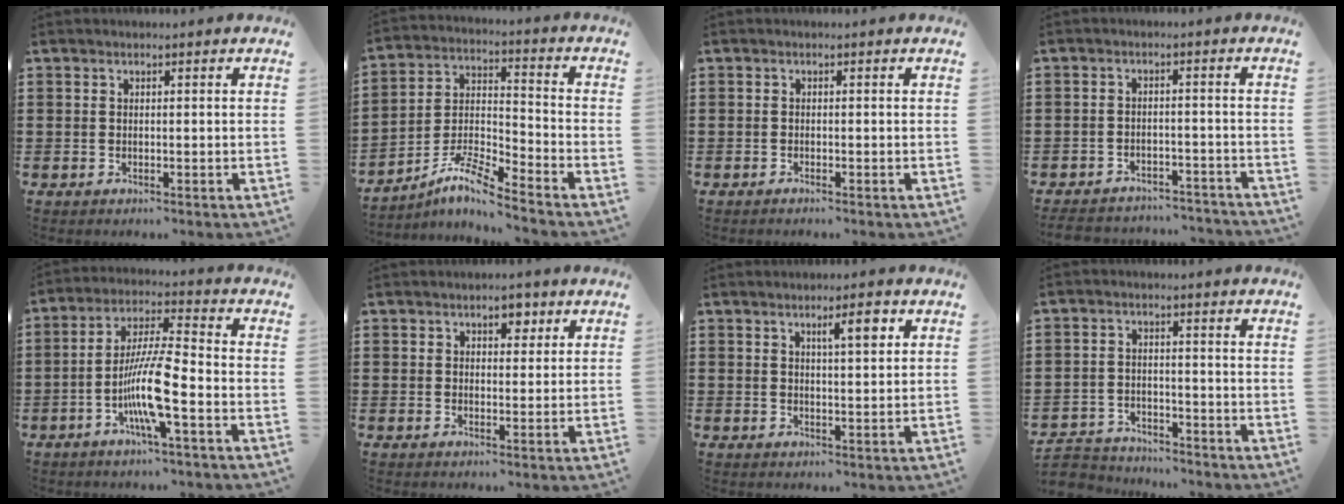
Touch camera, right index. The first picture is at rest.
{"total": 7.5, "force": [-6.4, 0.6, 3.9], "torque": [-0.088, -0.006, -0.128]}
{"total": 0.6, "force": [-0.6, 0.0, 0.1], "torque": [-0.003, -0.002, -0.013]}
{"total": 3.6, "force": [-3.6, 0.6, 0.2], "torque": [-0.013, 0.001, -0.076]}
{"total": 10.1, "force": [-3.6, 1.3, 9.3], "torque": [-0.195, -0.012, -0.072]}
{"total": 3.2, "force": [2.0, 2.0, 1.6], "torque": [-0.015, 0.001, 0.029]}
{"total": 3.9, "force": [1.7, 0.8, 3.4], "torque": [-0.055, 0.000, 0.022]}
{"total": 4.2, "force": [-4.1, 0.9, -0.2], "torque": [-0.017, -0.002, -0.093]}